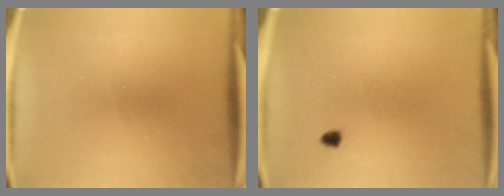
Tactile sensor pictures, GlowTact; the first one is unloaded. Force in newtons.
{"total": 1.0}